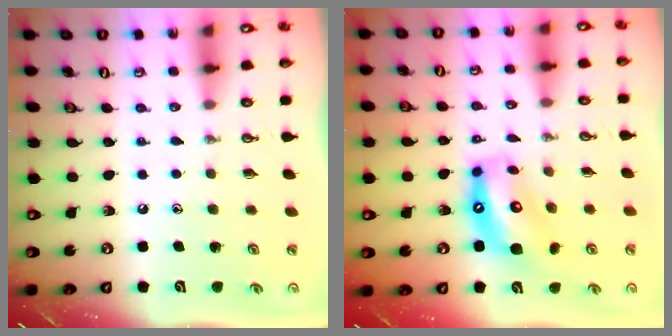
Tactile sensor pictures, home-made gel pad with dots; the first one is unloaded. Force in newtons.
{"total": 10.8, "press": 10.7, "slide": 1.2}